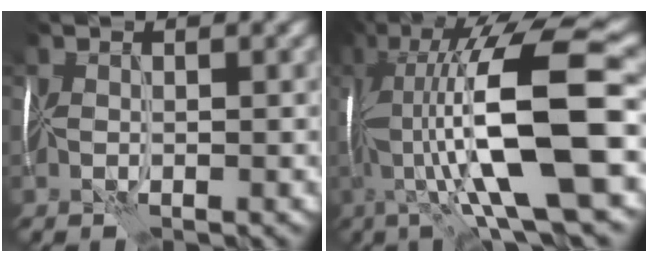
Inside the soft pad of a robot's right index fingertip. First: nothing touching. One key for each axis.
{"total": 12.1, "fx": -0.9, "fy": 3.0, "fz": 11.7, "tx": -0.219, "ty": 0.038, "tz": -0.008}